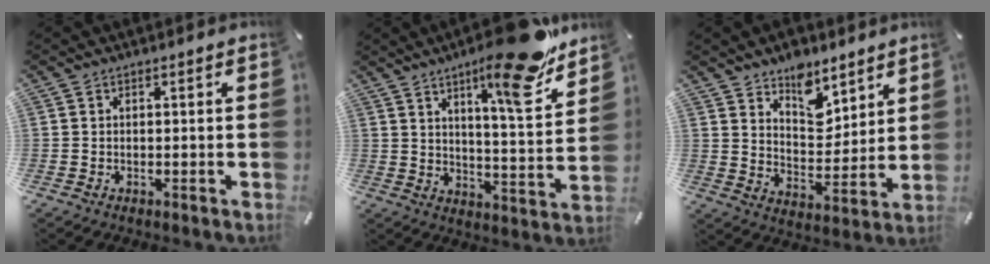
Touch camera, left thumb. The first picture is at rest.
{"total": 17.8, "force": [12.7, 4.3, 11.8], "torque": [-0.167, -0.090, 0.199]}
{"total": 9.9, "force": [7.7, 5.7, 2.4], "torque": [-0.021, -0.068, 0.139]}